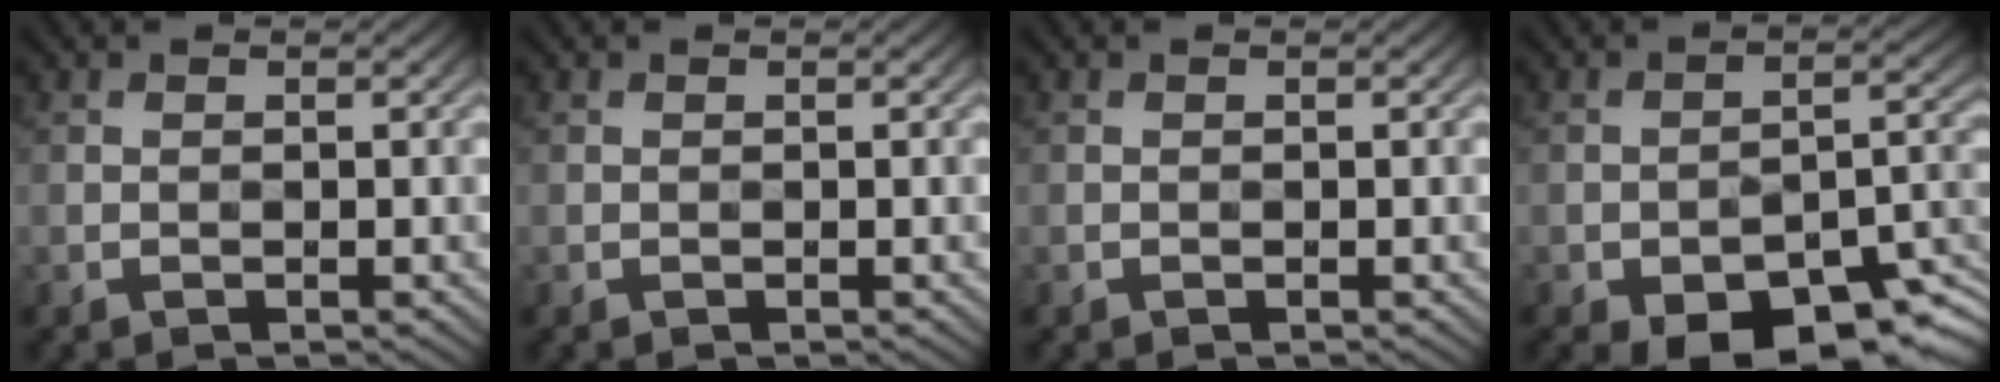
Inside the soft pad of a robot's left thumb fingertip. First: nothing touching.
{"total": 0.0}
{"total": 0.0}
{"total": 13.1, "force": [-8.7, 5.6, 8.1], "torque": [-0.112, -0.010, -0.126]}